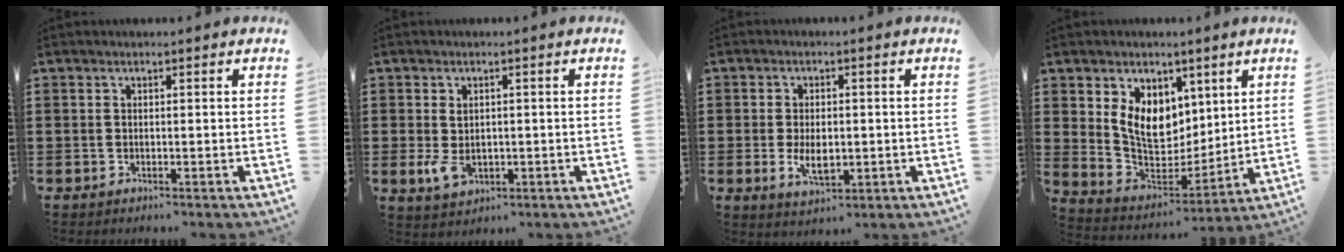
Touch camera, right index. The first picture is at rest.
{"total": 3.3, "force": [-0.3, 2.1, 2.6], "torque": [-0.065, -0.004, -0.008]}
{"total": 4.4, "force": [-0.5, 2.5, 3.7], "torque": [-0.067, -0.001, -0.012]}
{"total": 8.9, "force": [4.1, 6.8, 3.9], "torque": [-0.092, -0.011, 0.081]}